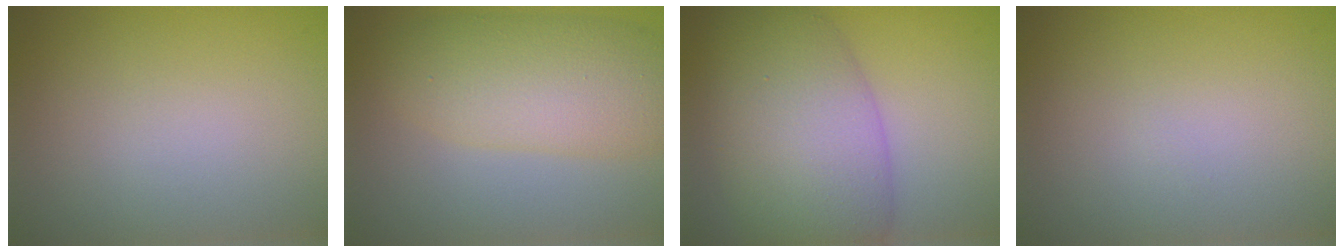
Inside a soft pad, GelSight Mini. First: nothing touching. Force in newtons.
{"total": 6.6, "press": 6.6, "slide": 0.3}
{"total": 9.9, "press": 9.9, "slide": 0.5}
{"total": 0.0}